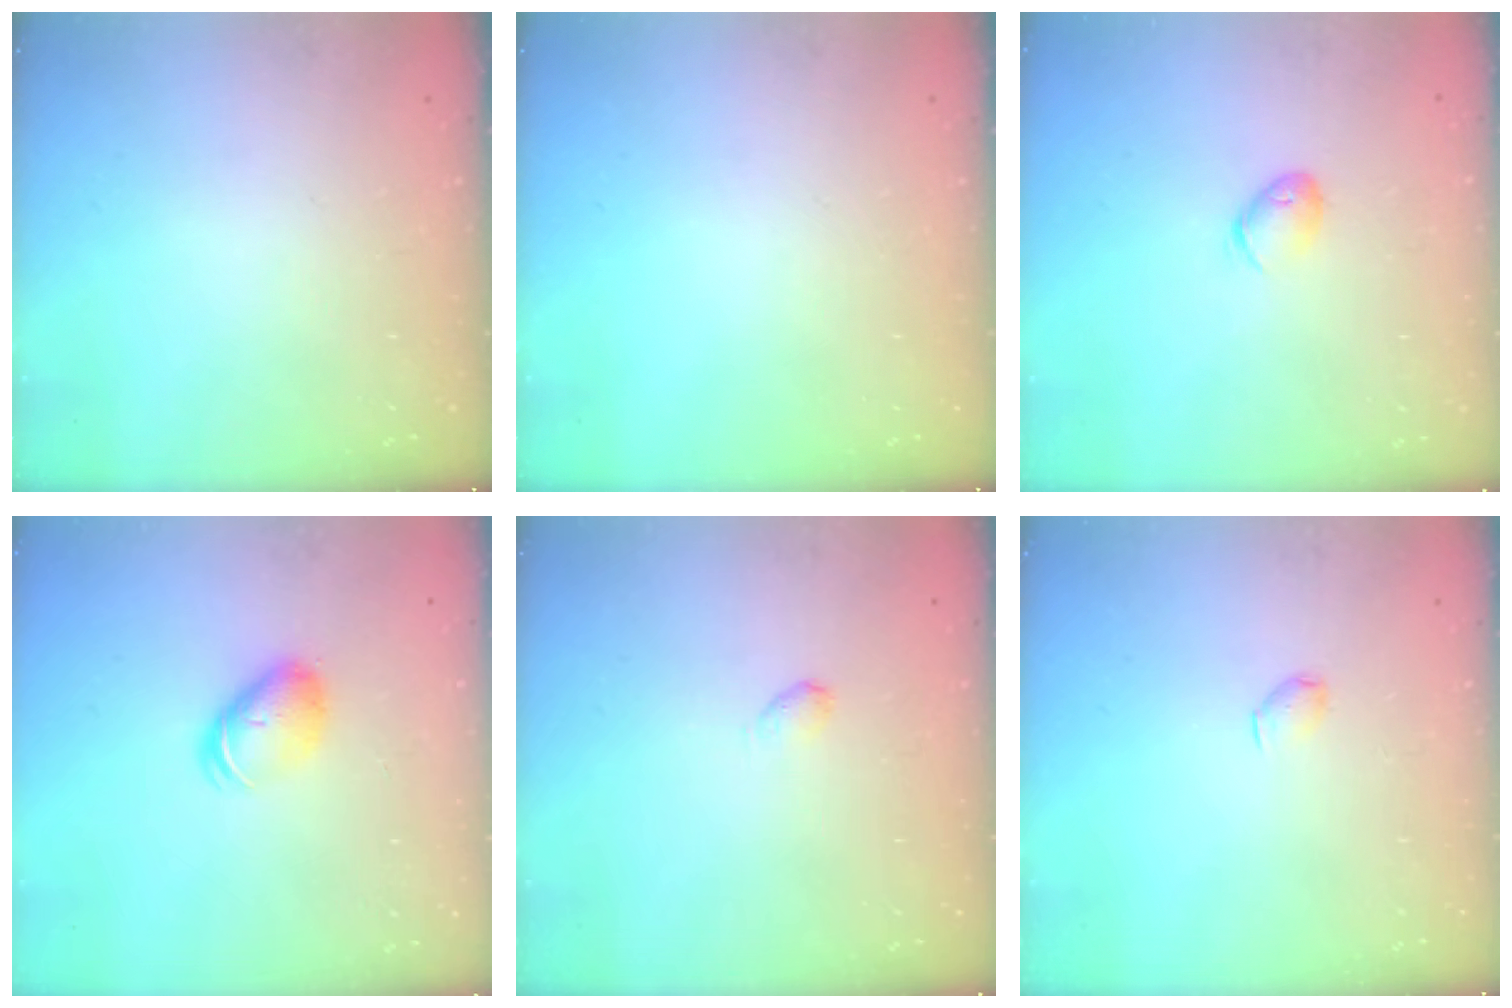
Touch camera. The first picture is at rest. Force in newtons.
{"total": 0.0}
{"total": 6.4, "press": 6.3, "slide": 1.2}
{"total": 7.8, "press": 7.8, "slide": 0.5}
{"total": 2.9, "press": 2.9, "slide": 0.4}
{"total": 2.9, "press": 2.9, "slide": 0.5}